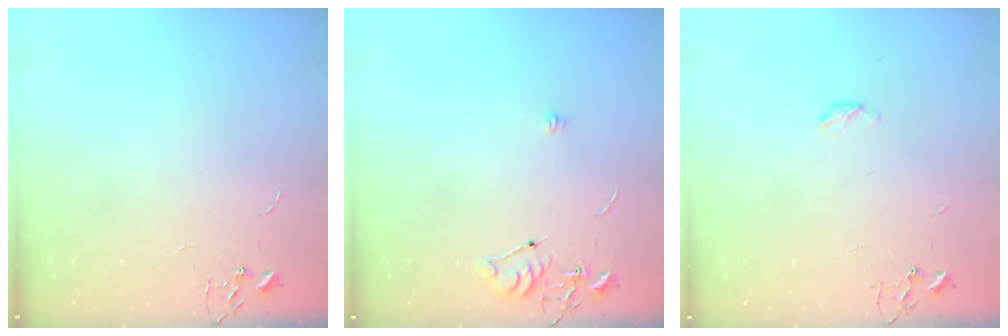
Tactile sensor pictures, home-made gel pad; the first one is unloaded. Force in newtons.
{"total": 7.1, "press": 7.1, "slide": 0.8}
{"total": 2.8, "press": 2.7, "slide": 0.5}